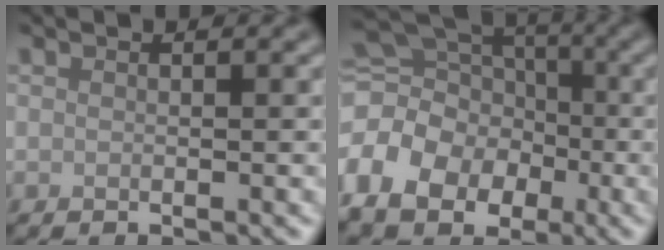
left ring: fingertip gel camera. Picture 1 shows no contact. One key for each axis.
{"total": 11.6, "fx": -3.8, "fy": 9.4, "fz": 5.7, "tx": -0.123, "ty": -0.007, "tz": -0.081}